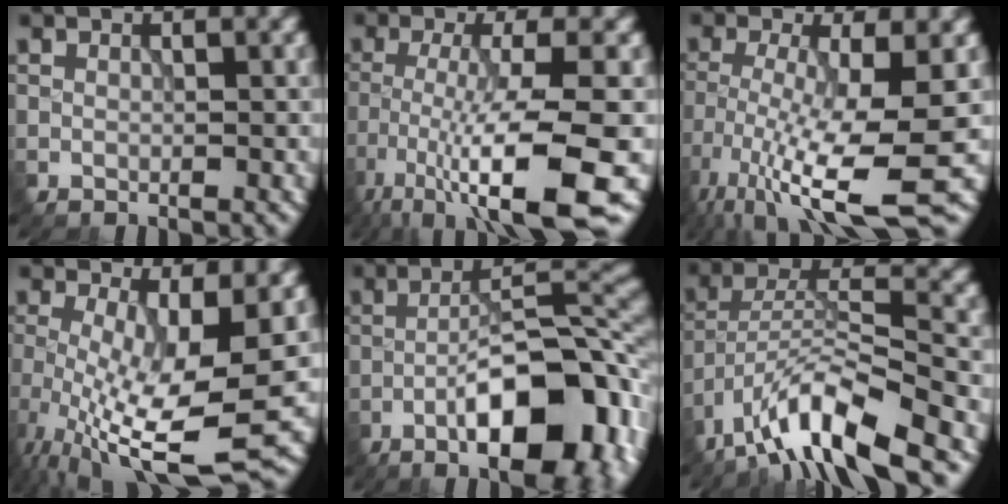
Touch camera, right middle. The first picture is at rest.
{"total": 9.4, "force": [-4.9, 1.5, 7.9], "torque": [-0.134, -0.003, -0.091]}
{"total": 10.2, "force": [-4.9, 1.8, 8.7], "torque": [-0.175, -0.021, -0.082]}
{"total": 9.9, "force": [-2.4, 2.4, 9.3], "torque": [-0.176, -0.026, -0.037]}
{"total": 13.6, "force": [-6.3, 4.9, 11.0], "torque": [-0.158, 0.010, -0.104]}
{"total": 10.6, "force": [-7.6, 2.3, 7.0], "torque": [-0.117, 0.012, -0.147]}